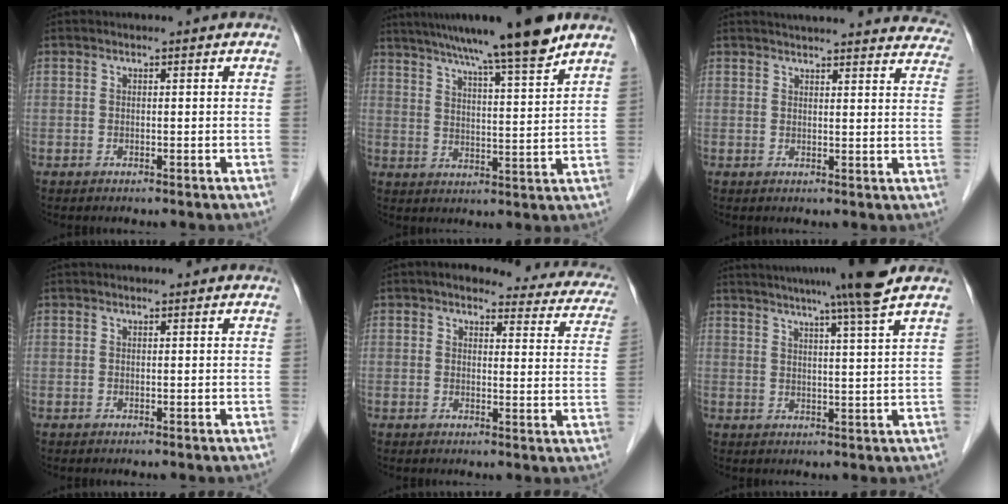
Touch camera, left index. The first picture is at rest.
{"total": 14.3, "force": [11.5, -0.7, 8.5], "torque": [-0.137, 0.008, 0.173]}
{"total": 24.2, "force": [22.6, 3.7, 7.8], "torque": [-0.108, -0.039, 0.254]}
{"total": 1.9, "force": [1.7, 0.1, 0.7], "torque": [-0.010, 0.025, 0.024]}
{"total": 15.5, "force": [13.3, 4.9, 6.2], "torque": [-0.038, -0.002, 0.125]}
{"total": 11.0, "force": [9.1, -2.2, 5.8], "torque": [-0.090, -0.007, 0.119]}